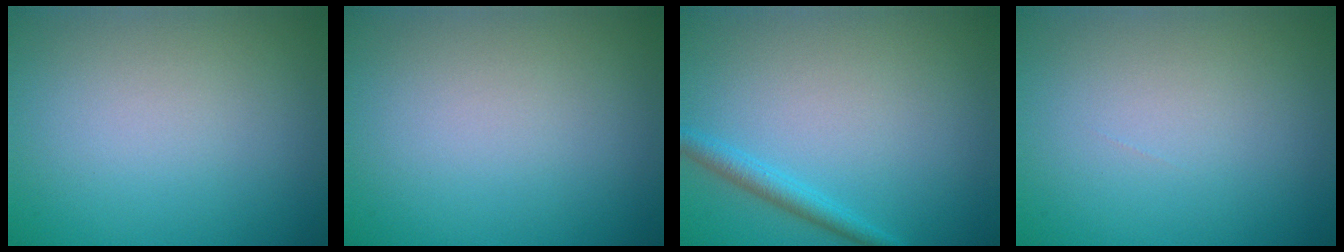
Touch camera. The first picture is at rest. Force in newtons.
{"total": 0.0}
{"total": 1.9, "press": 1.9, "slide": 0.1}
{"total": 0.0}